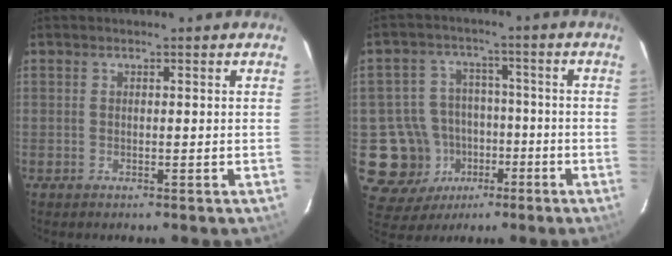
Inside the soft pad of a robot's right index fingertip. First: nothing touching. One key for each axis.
{"total": 12.1, "fx": -4.1, "fy": 11.0, "fz": 2.7, "tx": -0.082, "ty": 0.027, "tz": -0.048}